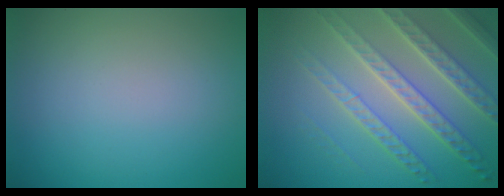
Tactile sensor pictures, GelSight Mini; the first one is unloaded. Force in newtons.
{"total": 7.7, "press": 5.3, "slide": 5.6}